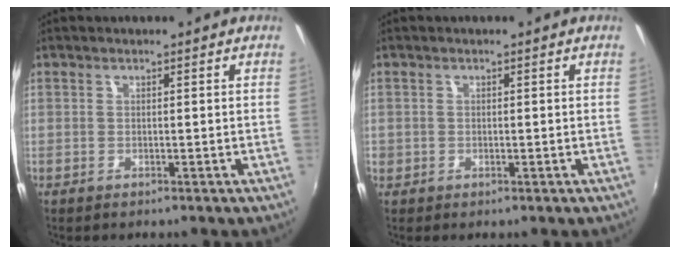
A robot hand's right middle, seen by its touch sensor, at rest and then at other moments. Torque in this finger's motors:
{"motor_torque": [0.22, -0.18, 0.04, 0.01]}